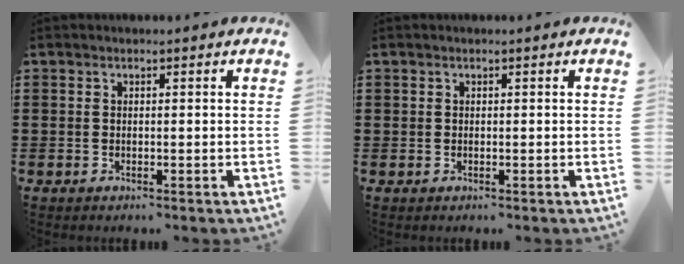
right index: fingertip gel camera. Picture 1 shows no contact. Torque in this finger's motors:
{"motor_torque": [-0.51, 0.47, -0.02, 0.00]}